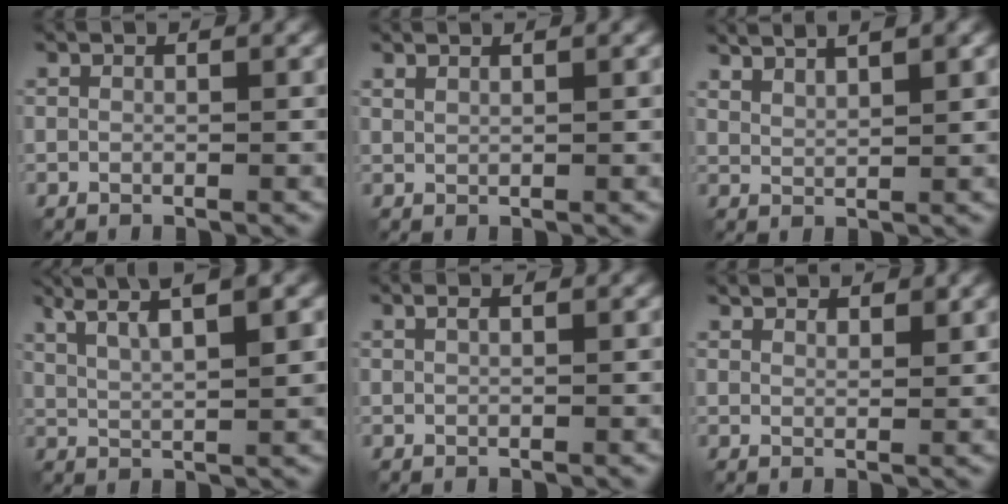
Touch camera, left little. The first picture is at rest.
{"total": 0.7, "force": [0.7, 0.1, 0.3], "torque": [-0.007, -0.001, 0.012]}
{"total": 3.8, "force": [3.0, 0.9, 2.2], "torque": [-0.016, 0.009, 0.036]}
{"total": 7.1, "force": [4.0, 1.6, 5.6], "torque": [-0.087, 0.020, 0.051]}
{"total": 0.7, "force": [0.4, 0.1, 0.6], "torque": [-0.014, 0.003, 0.006]}
{"total": 2.3, "force": [2.0, 0.7, 0.8], "torque": [-0.012, -0.001, 0.033]}